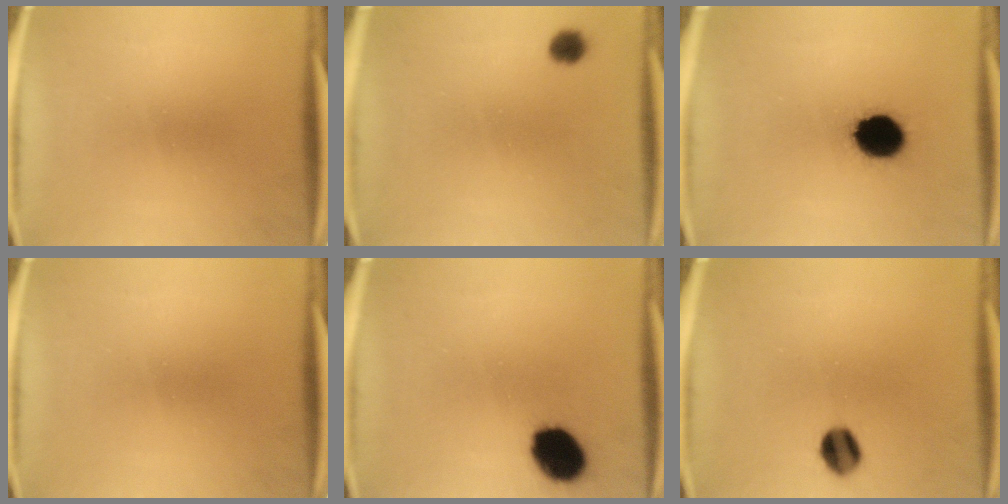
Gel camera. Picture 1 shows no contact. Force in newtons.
{"total": 2.6}
{"total": 12.5}
{"total": 0.0}
{"total": 10.9}
{"total": 6.2}